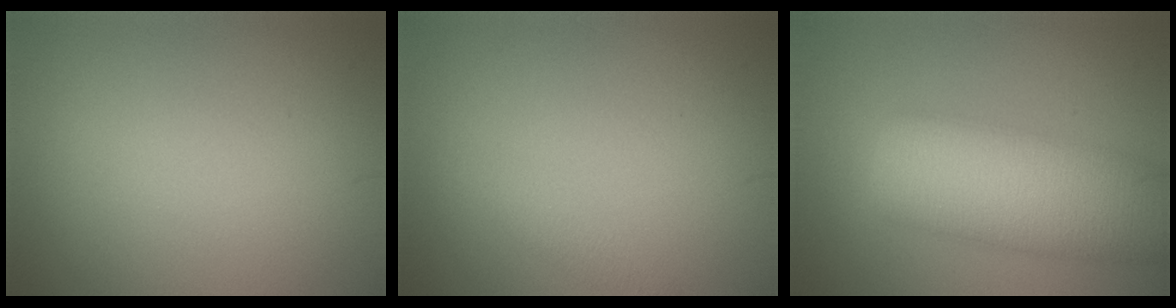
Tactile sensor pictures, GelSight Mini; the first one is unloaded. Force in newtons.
{"total": 1.4, "press": 1.4, "slide": 0.0}
{"total": 10.0, "press": 9.9, "slide": 0.7}